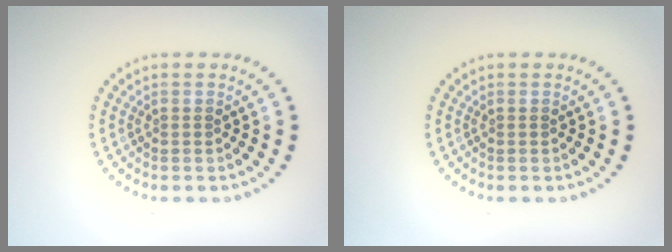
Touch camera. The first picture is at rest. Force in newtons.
{"total": 0.0}